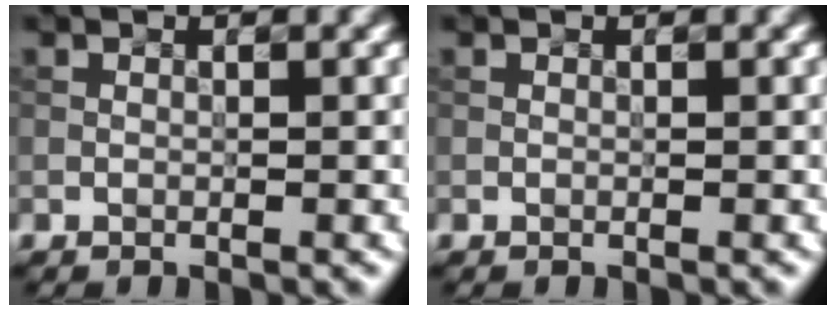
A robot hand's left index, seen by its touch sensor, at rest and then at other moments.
{"total": 0.0}